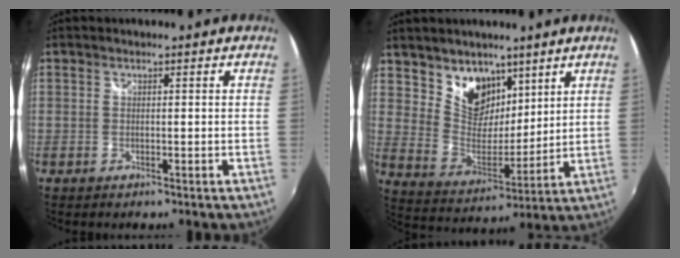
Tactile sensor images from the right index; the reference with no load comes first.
{"total": 11.0, "force": [7.2, 7.3, 4.0], "torque": [-0.068, -0.012, 0.140]}